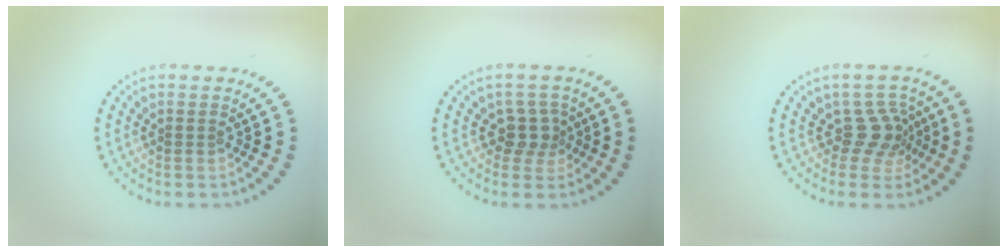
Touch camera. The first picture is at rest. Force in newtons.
{"total": 2.3, "press": 1.9, "slide": 1.3}
{"total": 2.8, "press": 2.0, "slide": 1.9}